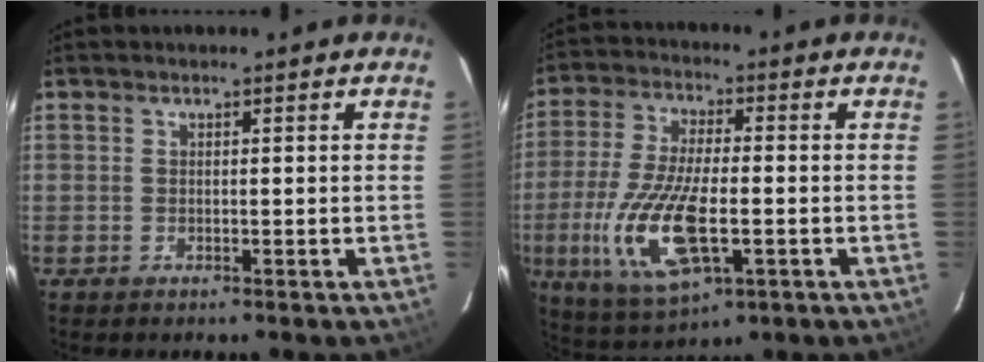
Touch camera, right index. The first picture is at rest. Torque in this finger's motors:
{"motor_torque": [2.14, 0.00, 1.05, 0.18]}